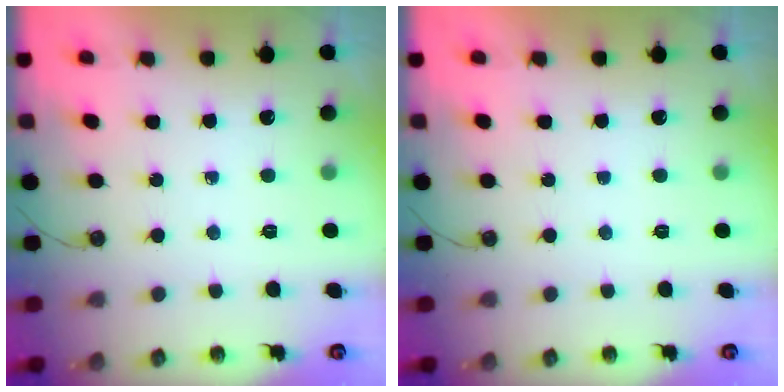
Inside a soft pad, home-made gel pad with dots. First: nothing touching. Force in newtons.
{"total": 0.0}